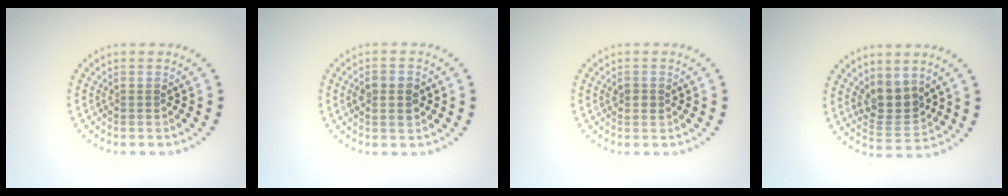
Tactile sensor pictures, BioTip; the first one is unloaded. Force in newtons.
{"total": 2.3, "press": 2.3, "slide": 0.1}
{"total": 1.0, "press": 1.0, "slide": 0.1}
{"total": 3.7, "press": 3.4, "slide": 1.6}